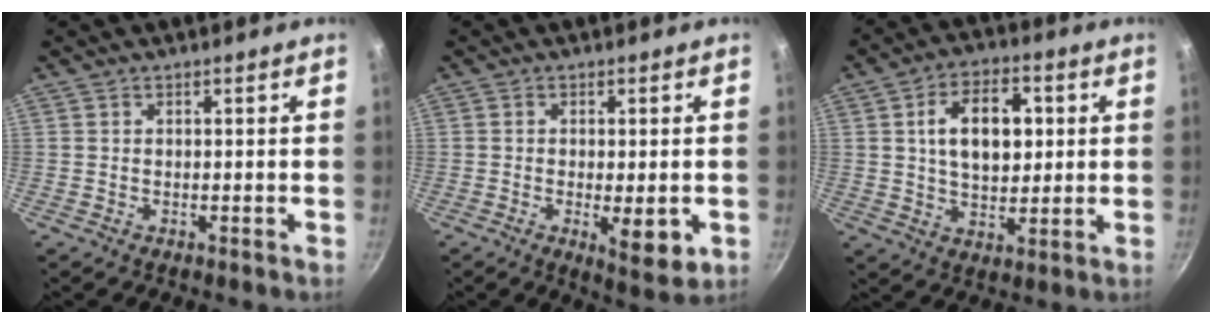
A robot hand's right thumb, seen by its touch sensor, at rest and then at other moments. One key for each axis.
{"total": 7.1, "fx": -1.7, "fy": 2.3, "fz": 6.5, "tx": -0.092, "ty": -0.014, "tz": -0.019}
{"total": 12.4, "fx": 2.3, "fy": 7.8, "fz": 9.3, "tx": -0.124, "ty": 0.003, "tz": 0.035}